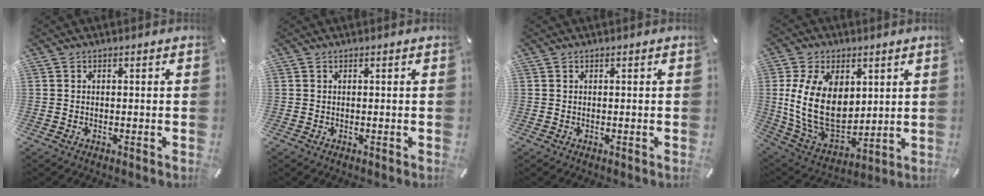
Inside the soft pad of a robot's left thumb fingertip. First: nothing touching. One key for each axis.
{"total": 0.0}
{"total": 0.0}
{"total": 18.2, "fx": 2.5, "fy": 13.0, "fz": 12.5, "tx": -0.272, "ty": -0.019, "tz": 0.047}